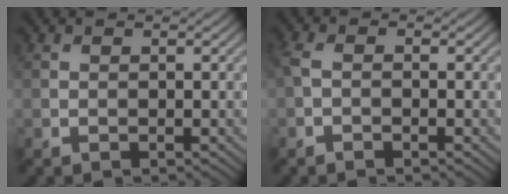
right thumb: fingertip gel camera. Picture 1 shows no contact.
{"total": 2.1, "force": [-0.7, 0.9, 1.7], "torque": [-0.047, 0.001, -0.022]}